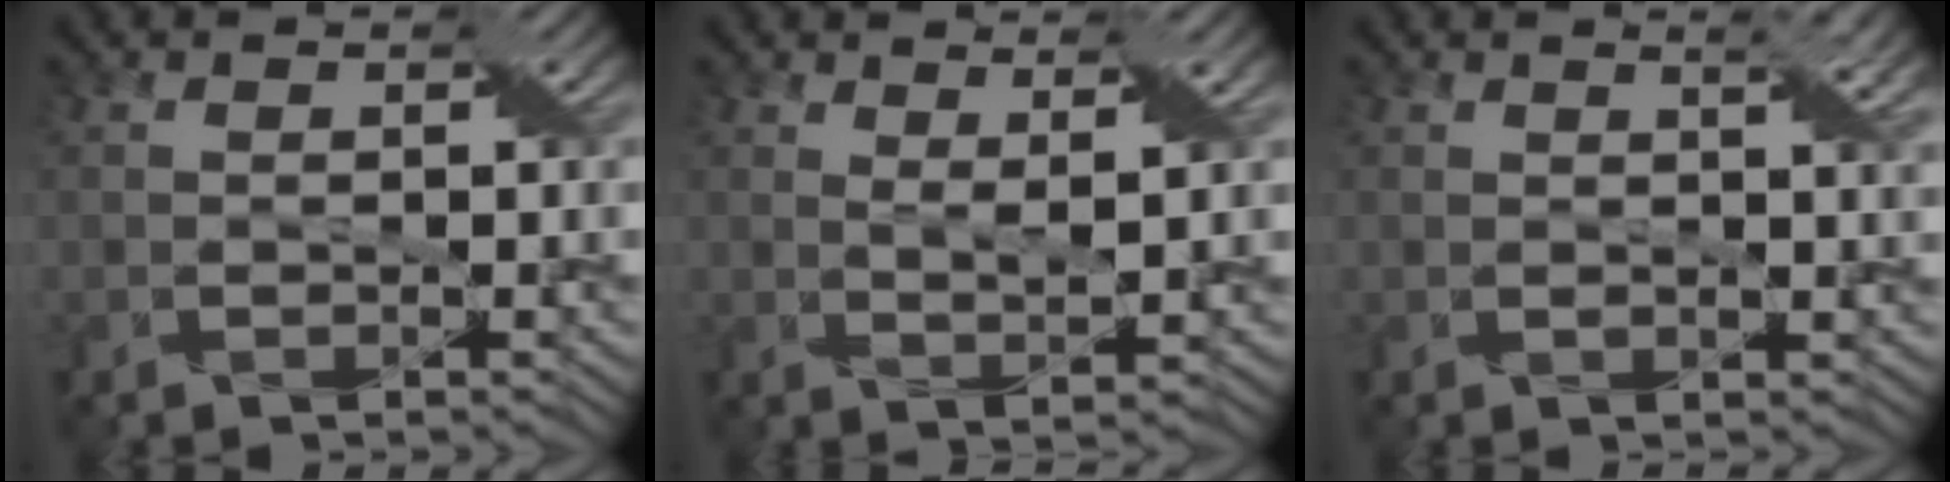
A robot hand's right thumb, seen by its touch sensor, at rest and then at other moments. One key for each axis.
{"total": 2.7, "fx": 1.7, "fy": 0.2, "fz": 2.1, "tx": -0.048, "ty": -0.004, "tz": 0.034}
{"total": 3.0, "fx": 1.5, "fy": 0.4, "fz": 2.5, "tx": -0.042, "ty": -0.002, "tz": 0.024}